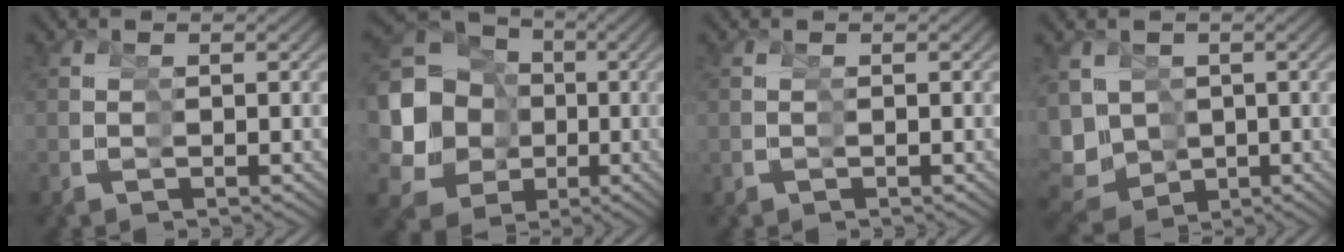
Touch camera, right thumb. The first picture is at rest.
{"total": 16.6, "force": [-0.8, 13.1, 10.2], "torque": [-0.210, -0.035, -0.011]}
{"total": 0.6, "force": [-0.3, 0.5, 0.3], "torque": [-0.007, -0.005, -0.003]}
{"total": 9.4, "force": [0.1, 8.4, 4.3], "torque": [-0.102, -0.014, -0.003]}